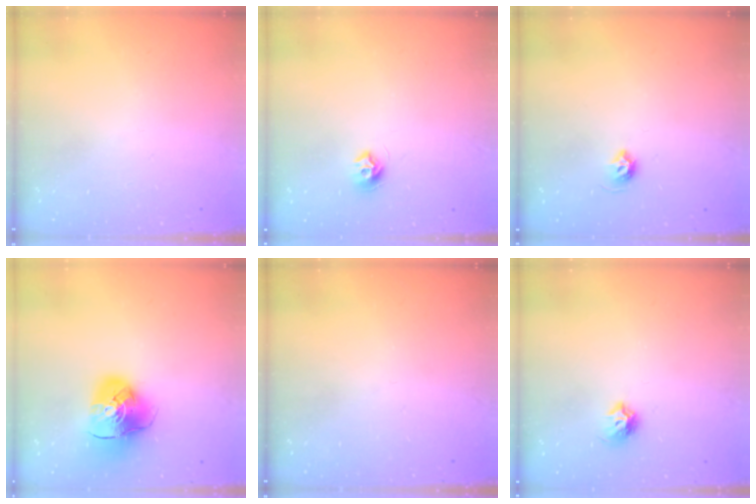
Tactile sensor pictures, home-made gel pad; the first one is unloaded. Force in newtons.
{"total": 7.6, "press": 7.5, "slide": 0.5}
{"total": 5.7, "press": 5.7, "slide": 0.7}
{"total": 10.6, "press": 10.5, "slide": 1.2}
{"total": 0.0}
{"total": 5.1, "press": 5.0, "slide": 1.0}